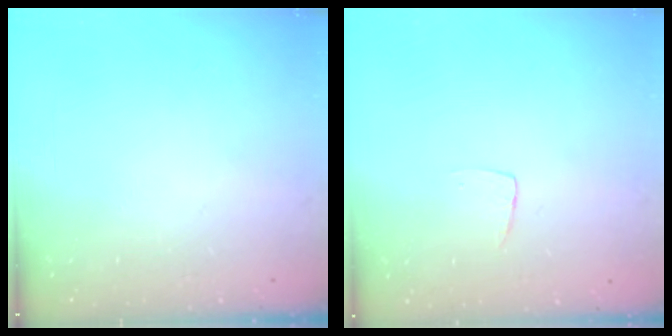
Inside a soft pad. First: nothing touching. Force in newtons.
{"total": 3.7, "press": 3.7, "slide": 0.2}